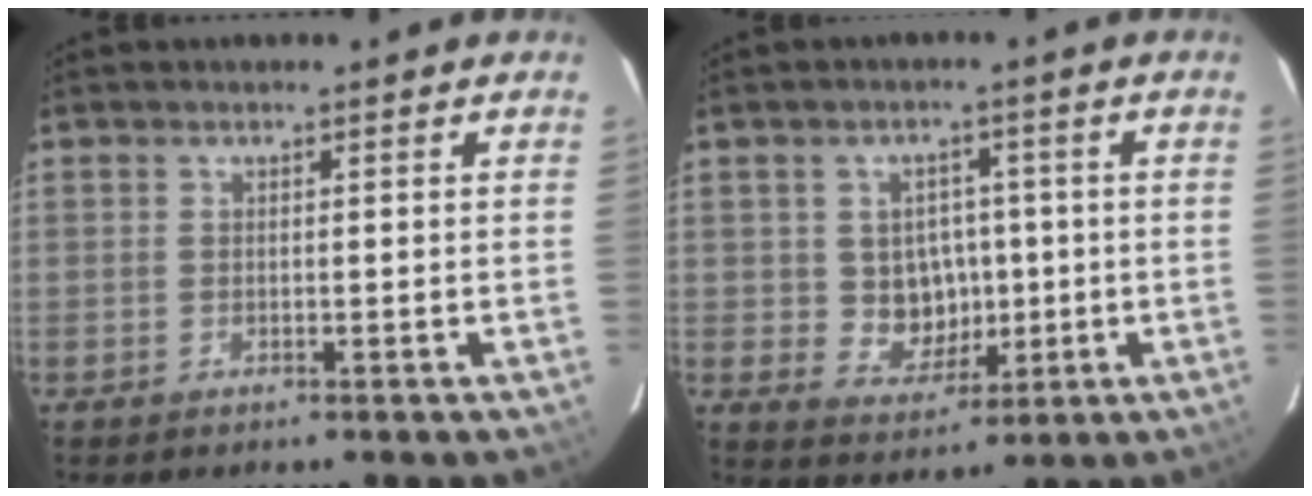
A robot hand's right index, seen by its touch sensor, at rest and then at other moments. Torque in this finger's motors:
{"motor_torque": [0.04, -0.10, 0.10, 0.01]}